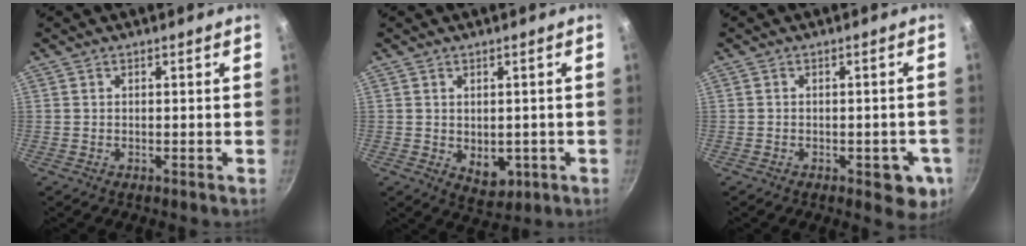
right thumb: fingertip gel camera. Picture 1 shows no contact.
{"total": 5.5, "force": [-0.8, 3.8, 3.8], "torque": [-0.035, -0.005, 0.001]}
{"total": 6.8, "force": [-2.3, 3.4, 5.4], "torque": [-0.033, 0.008, -0.025]}